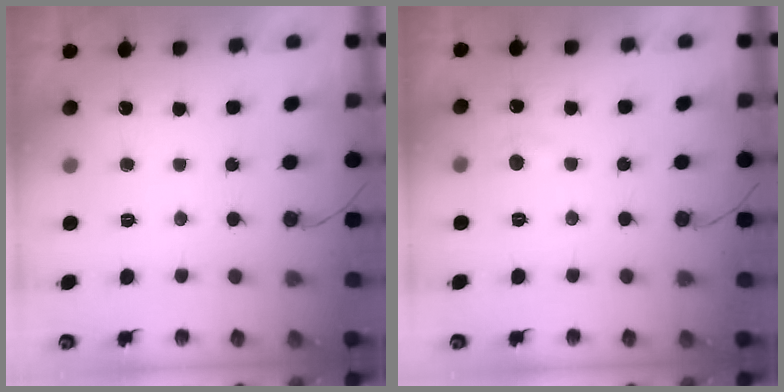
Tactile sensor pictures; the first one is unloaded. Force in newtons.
{"total": 4.1, "press": 4.1, "slide": 0.6}